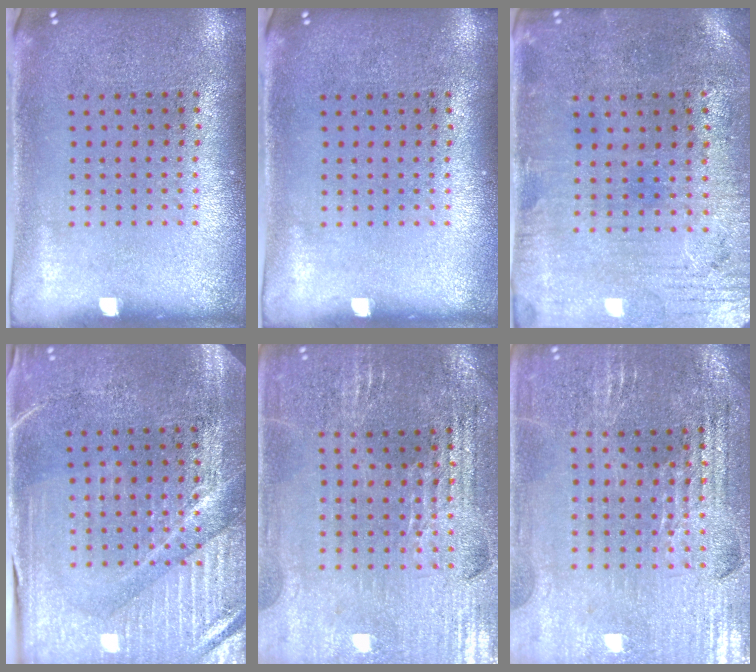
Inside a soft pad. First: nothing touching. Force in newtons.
{"total": 0.0}
{"total": 0.6, "press": 0.4, "slide": 0.5}
{"total": 4.0, "press": 3.9, "slide": 1.0}
{"total": 2.7, "press": 2.7, "slide": 0.5}
{"total": 2.8, "press": 2.8, "slide": 0.4}